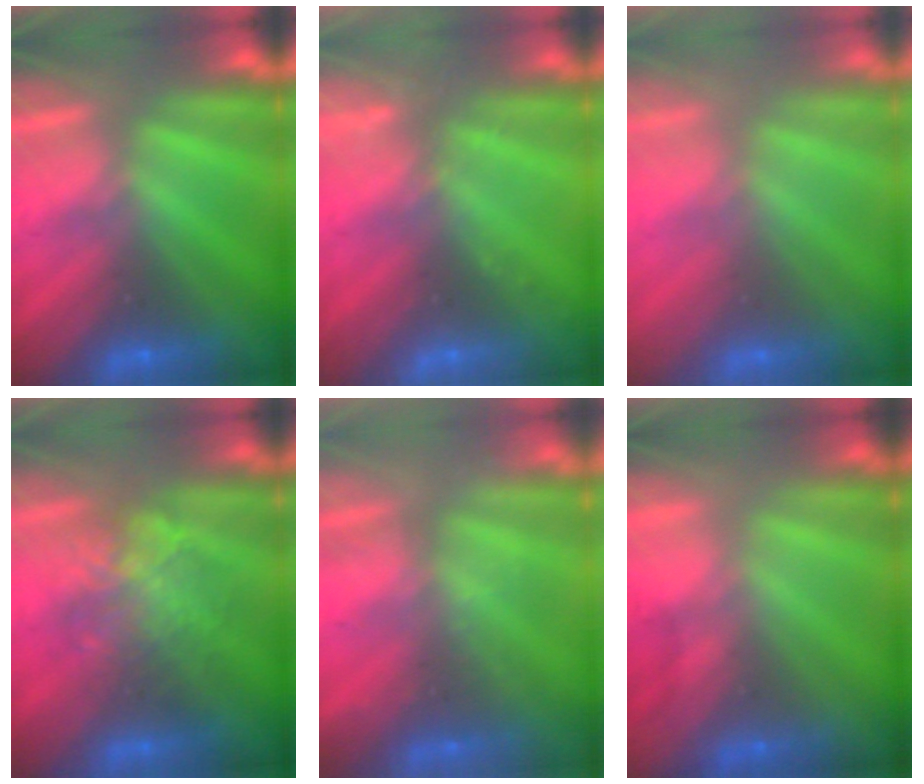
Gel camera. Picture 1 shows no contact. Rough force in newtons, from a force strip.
{"total": 2.2}
{"total": 2.4}
{"total": 2.3}
{"total": 2.4}
{"total": 1.7}